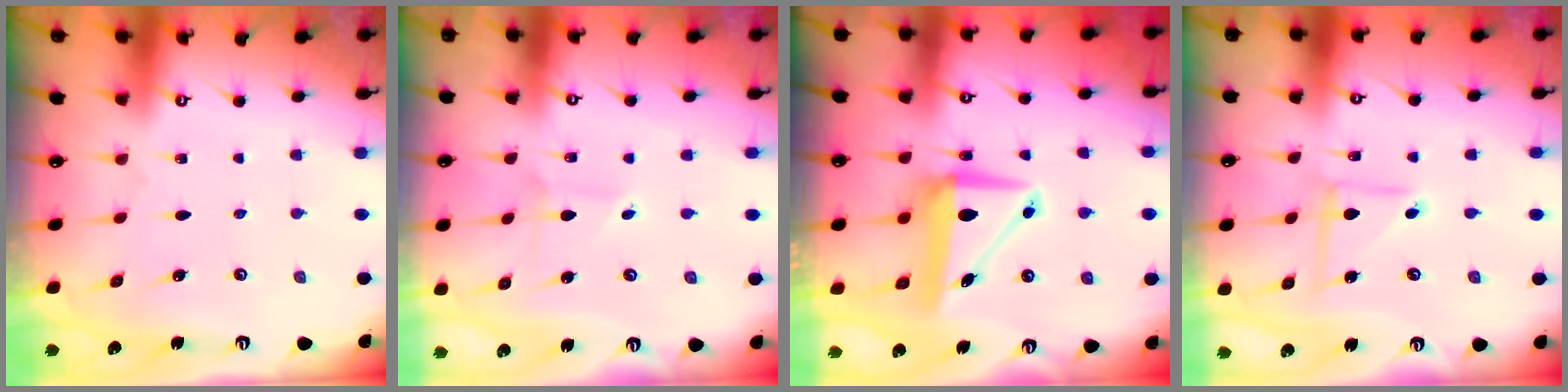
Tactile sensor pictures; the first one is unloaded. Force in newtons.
{"total": 2.0, "press": 2.0, "slide": 0.1}
{"total": 8.9, "press": 8.7, "slide": 1.6}
{"total": 3.9, "press": 3.9, "slide": 0.3}